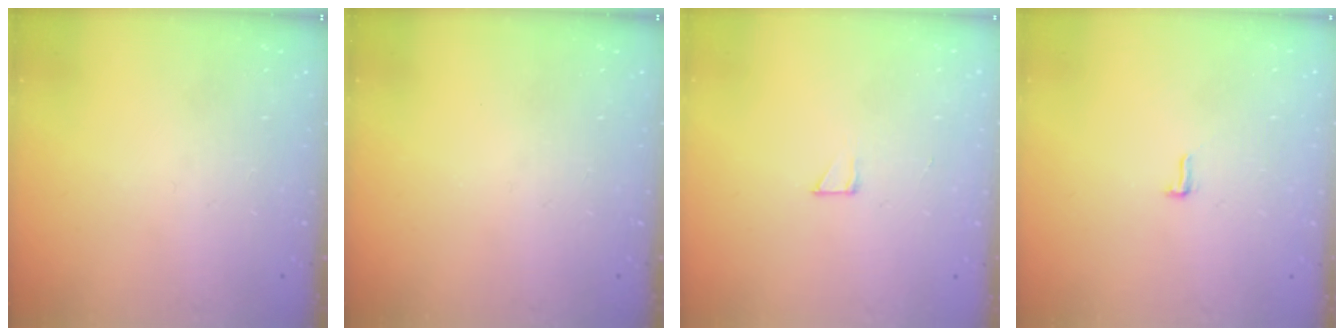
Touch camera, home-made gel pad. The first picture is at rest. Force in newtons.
{"total": 0.0}
{"total": 2.6, "press": 2.6, "slide": 0.1}
{"total": 3.7, "press": 3.3, "slide": 1.7}